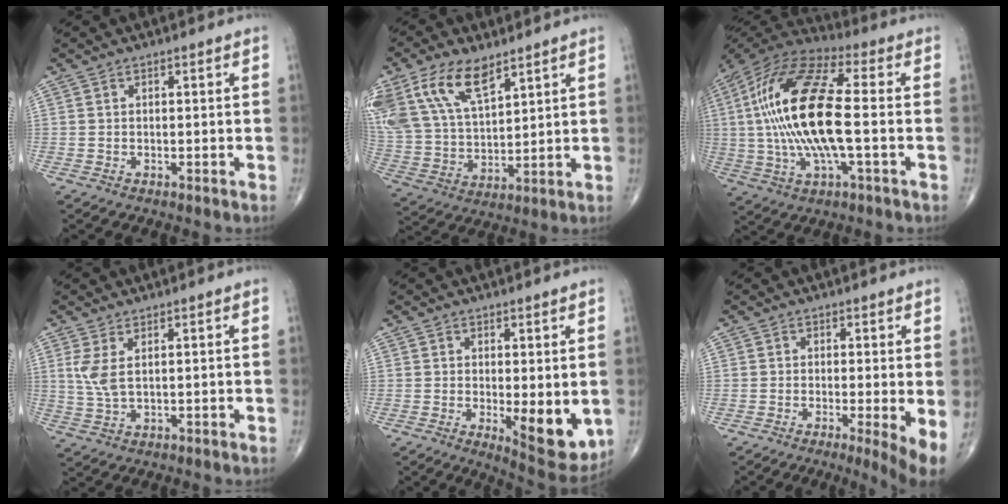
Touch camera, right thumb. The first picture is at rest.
{"total": 17.8, "force": [10.0, 8.7, 11.8], "torque": [-0.241, -0.022, 0.202]}
{"total": 22.4, "force": [-0.1, 7.4, 21.2], "torque": [-0.449, 0.020, -0.008]}
{"total": 4.2, "force": [1.4, 1.3, 3.8], "torque": [-0.096, -0.006, 0.038]}
{"total": 9.3, "force": [-1.1, 3.6, 8.5], "torque": [-0.103, -0.026, -0.004]}
{"total": 5.2, "force": [-0.6, 0.8, 5.1], "torque": [-0.083, -0.017, -0.015]}